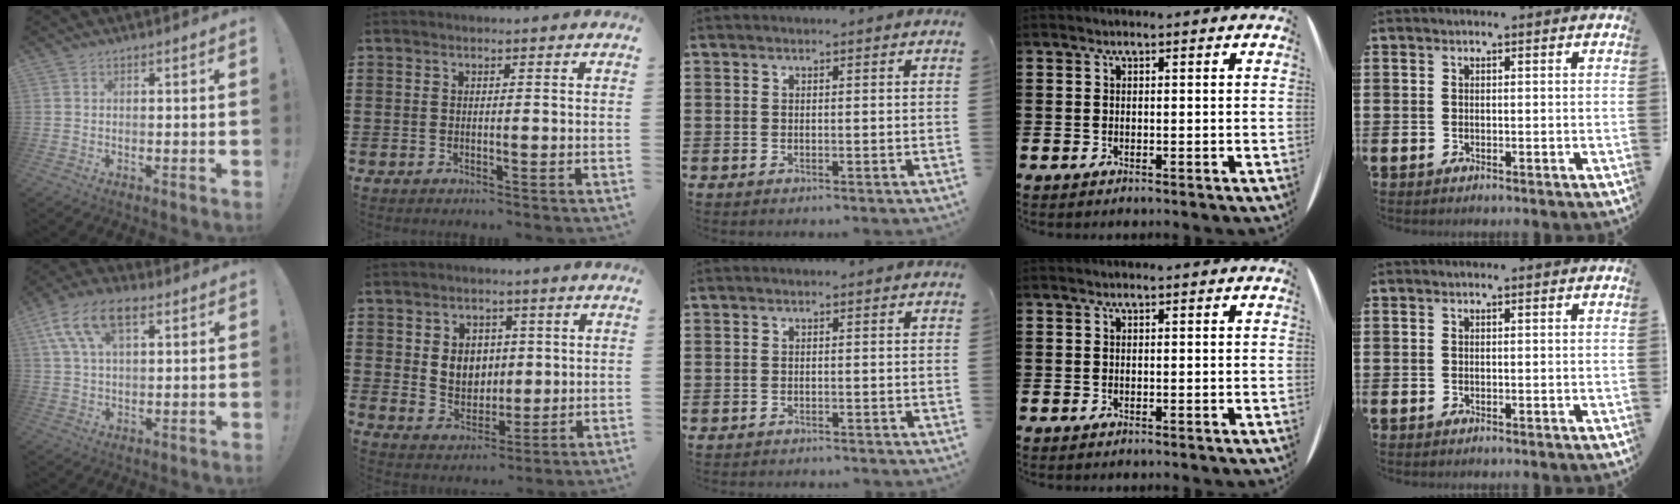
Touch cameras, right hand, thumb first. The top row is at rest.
{"thumb": {"total": 12.8, "force": [5.6, 6.8, 9.3], "torque": [-0.171, -0.007, 0.107]}, "index": {"total": 5.2, "force": [1.1, 4.6, 2.1], "torque": [-0.045, 0.007, 0.015]}, "middle": {"total": 1.0, "force": [-1.0, -0.1, 0.0], "torque": [-0.004, 0.000, -0.020]}}